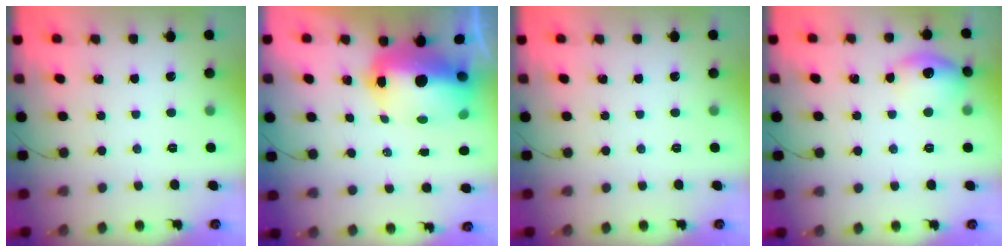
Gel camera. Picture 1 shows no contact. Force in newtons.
{"total": 14.3, "press": 13.9, "slide": 3.3}
{"total": 0.0}
{"total": 10.8, "press": 10.7, "slide": 0.9}